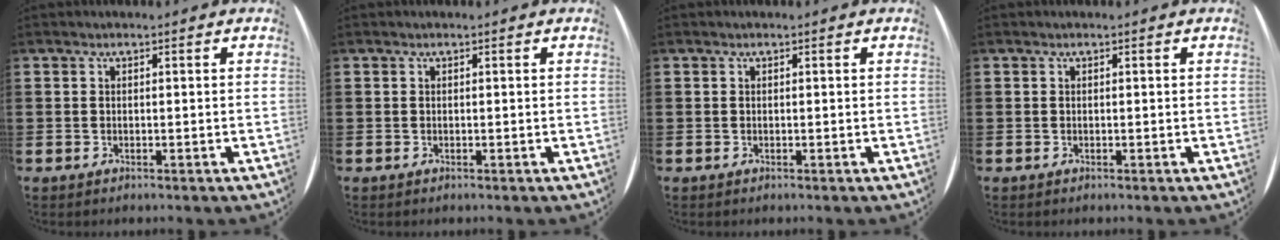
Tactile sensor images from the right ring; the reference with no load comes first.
{"total": 0.0}
{"total": 0.0}
{"total": 0.0}